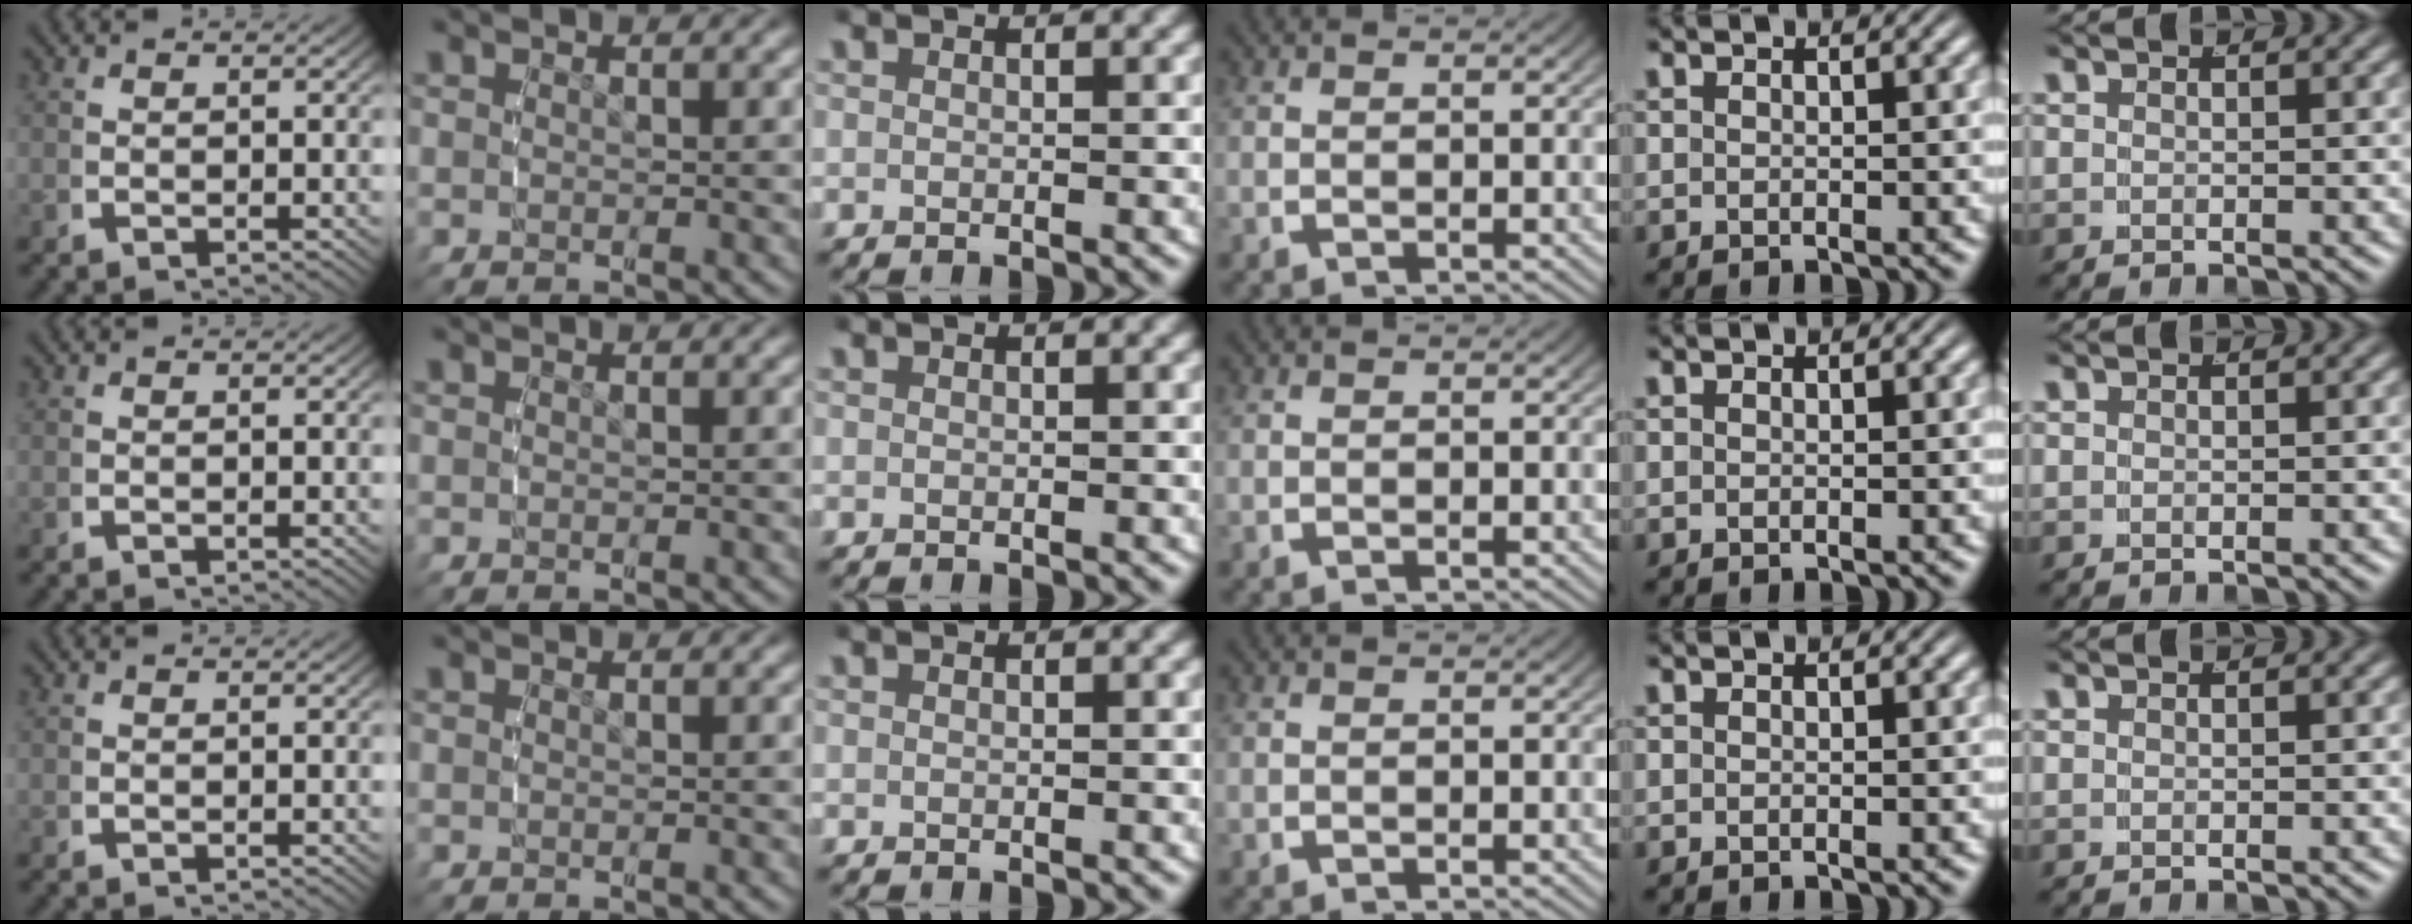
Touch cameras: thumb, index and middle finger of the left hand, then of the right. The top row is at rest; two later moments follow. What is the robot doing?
{"motion": "reach", "object": "router"}